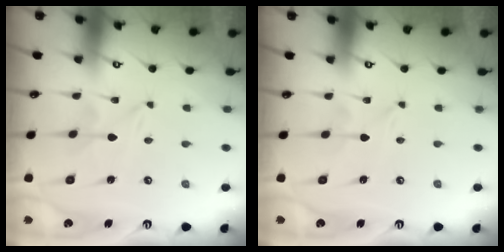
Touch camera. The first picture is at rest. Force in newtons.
{"total": 0.0}